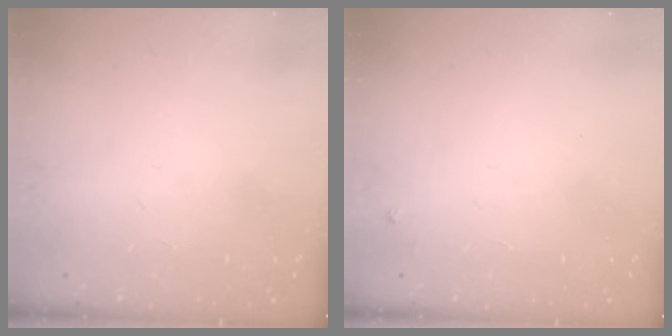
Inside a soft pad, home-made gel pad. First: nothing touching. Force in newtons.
{"total": 3.0, "press": 3.0, "slide": 0.5}